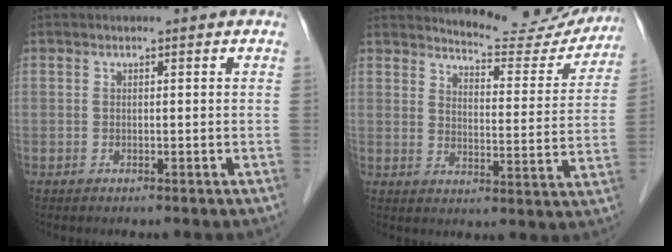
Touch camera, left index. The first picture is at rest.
{"total": 13.8, "force": [13.4, 2.4, 2.2], "torque": [-0.020, -0.043, 0.156]}